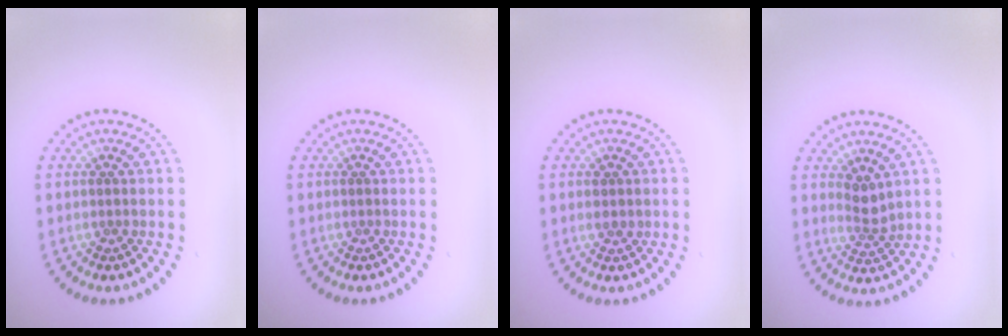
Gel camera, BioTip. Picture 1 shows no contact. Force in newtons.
{"total": 0.0}
{"total": 1.1, "press": 1.1, "slide": 0.3}
{"total": 2.1, "press": 1.7, "slide": 1.3}